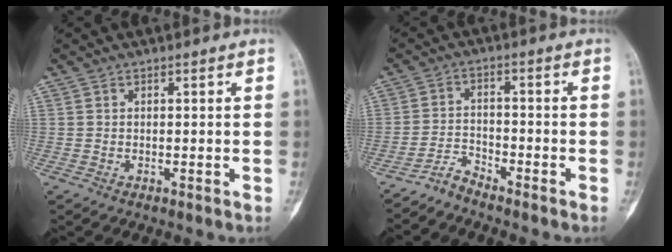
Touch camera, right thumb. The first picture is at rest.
{"total": 3.3, "force": [-3.3, 0.4, 0.3], "torque": [-0.006, 0.017, -0.068]}